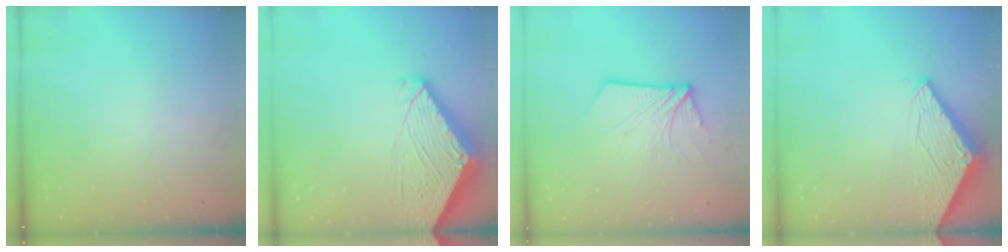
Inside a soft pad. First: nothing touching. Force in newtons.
{"total": 4.2, "press": 4.2, "slide": 0.4}
{"total": 9.8, "press": 9.7, "slide": 0.9}
{"total": 2.8, "press": 2.8, "slide": 0.2}